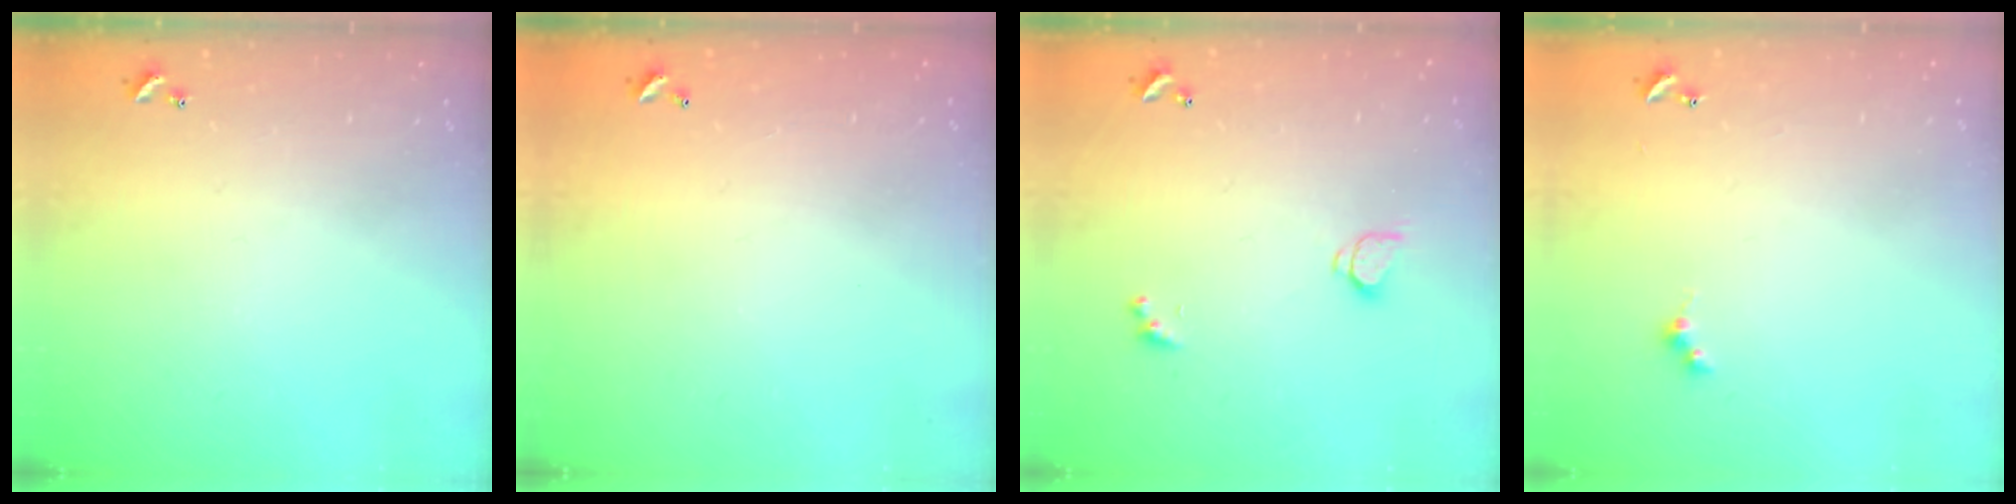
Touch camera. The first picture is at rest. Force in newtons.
{"total": 2.8, "press": 2.8, "slide": 0.1}
{"total": 1.6, "press": 1.5, "slide": 0.4}
{"total": 2.6, "press": 2.6, "slide": 0.5}